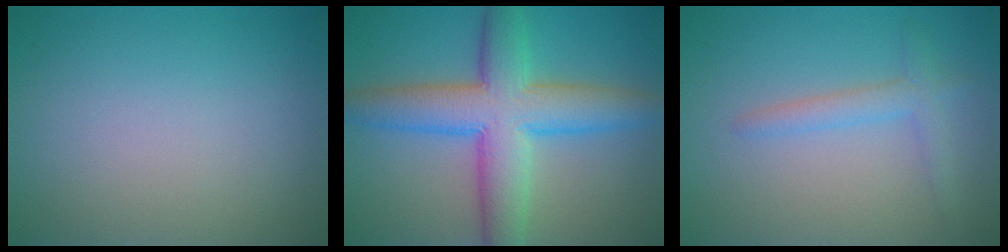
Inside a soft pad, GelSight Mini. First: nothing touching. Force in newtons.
{"total": 8.9, "press": 8.9, "slide": 0.2}
{"total": 2.1, "press": 2.1, "slide": 0.1}